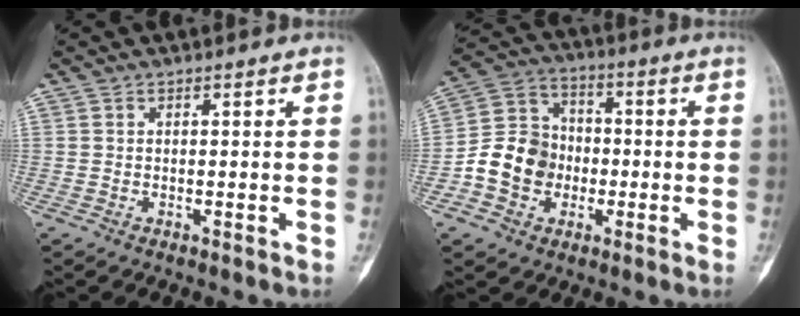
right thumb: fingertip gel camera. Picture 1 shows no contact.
{"total": 11.8, "force": [-2.9, 10.1, 5.3], "torque": [-0.068, 0.037, -0.060]}